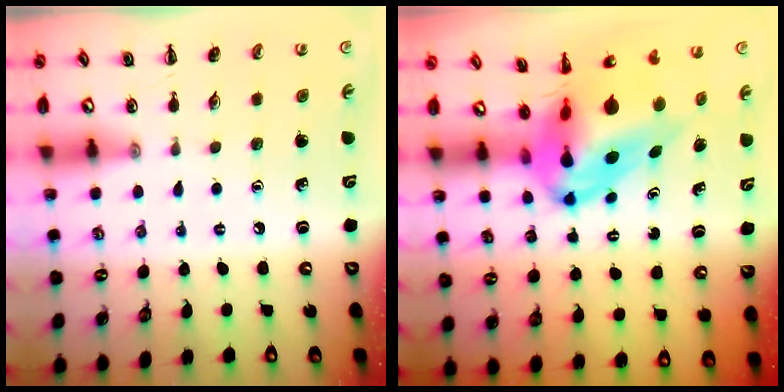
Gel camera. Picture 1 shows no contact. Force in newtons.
{"total": 10.8, "press": 10.3, "slide": 3.2}